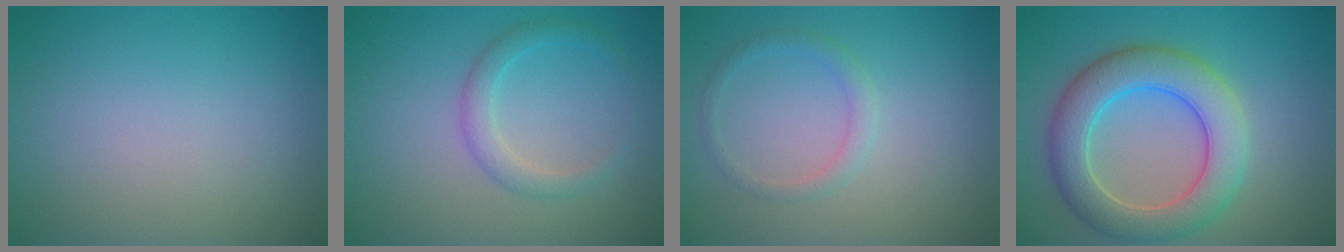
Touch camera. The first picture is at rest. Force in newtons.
{"total": 2.1, "press": 2.1, "slide": 0.1}
{"total": 1.4, "press": 1.4, "slide": 0.1}
{"total": 6.9, "press": 6.9, "slide": 0.5}